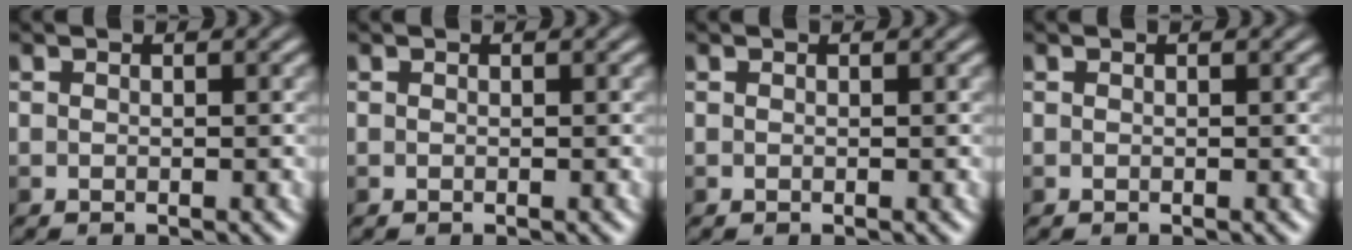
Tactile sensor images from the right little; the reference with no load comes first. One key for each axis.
{"total": 0.0}
{"total": 0.0}
{"total": 0.0}